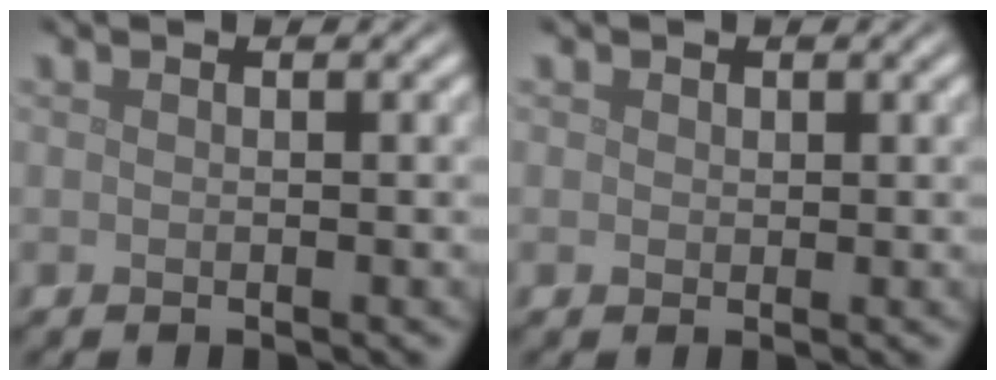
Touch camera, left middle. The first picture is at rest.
{"total": 0.9, "force": [0.4, 0.8, 0.2], "torque": [0.000, -0.002, 0.005]}